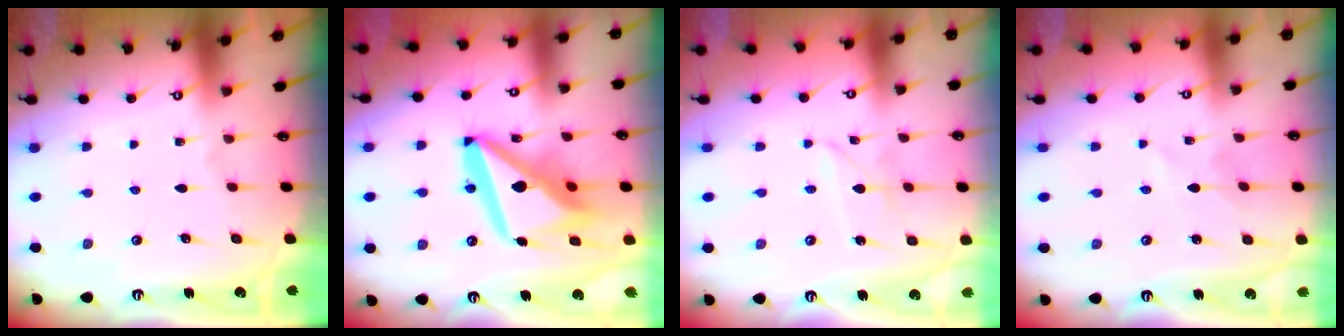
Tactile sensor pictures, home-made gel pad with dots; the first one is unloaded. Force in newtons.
{"total": 17.5, "press": 17.4, "slide": 2.0}
{"total": 3.5, "press": 3.5, "slide": 0.4}
{"total": 1.4, "press": 1.4, "slide": 0.1}